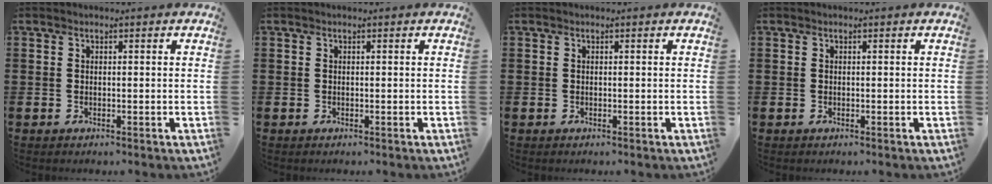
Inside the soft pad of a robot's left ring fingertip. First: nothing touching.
{"total": 0.0}
{"total": 0.0}
{"total": 0.0}